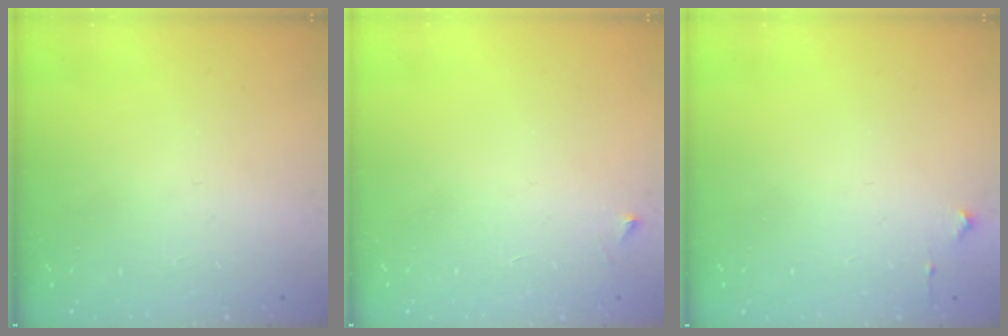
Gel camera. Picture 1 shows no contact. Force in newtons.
{"total": 2.5, "press": 2.5, "slide": 0.3}
{"total": 2.7, "press": 2.6, "slide": 0.4}